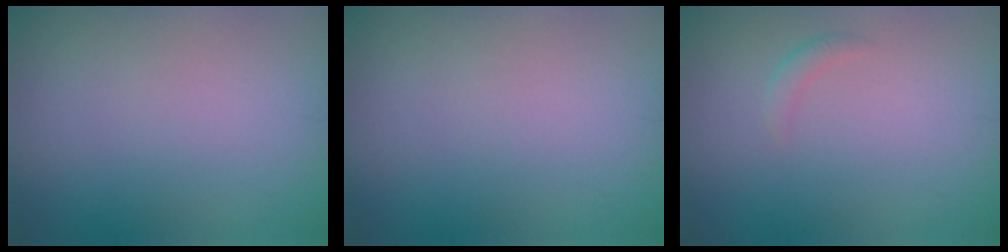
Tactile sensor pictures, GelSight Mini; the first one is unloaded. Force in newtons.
{"total": 0.0}
{"total": 0.9, "press": 0.9, "slide": 0.0}